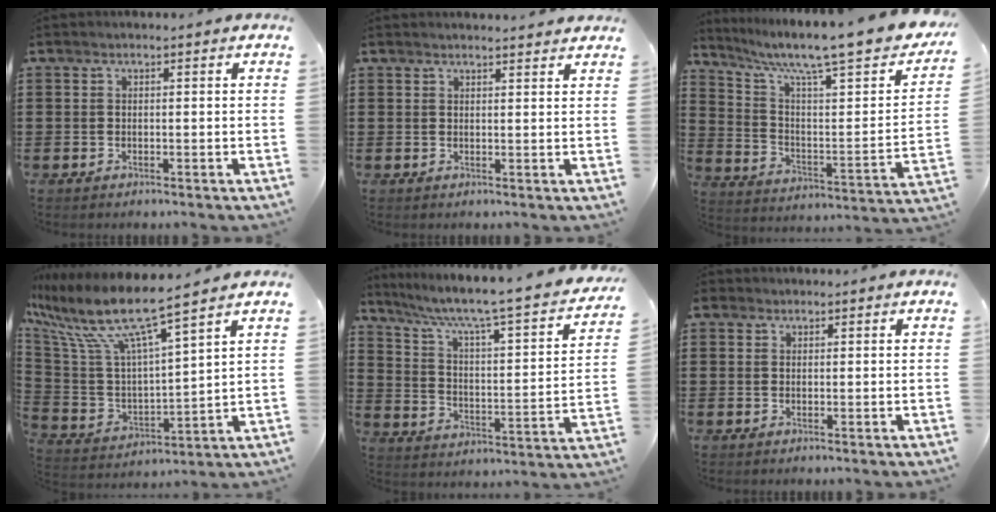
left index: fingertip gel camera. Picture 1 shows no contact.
{"total": 1.7, "force": [1.7, 0.0, 0.2], "torque": [-0.008, 0.001, 0.034]}
{"total": 10.3, "force": [8.2, 0.9, 6.1], "torque": [-0.128, -0.063, 0.128]}
{"total": 9.9, "force": [7.5, 1.1, 6.5], "torque": [-0.156, -0.053, 0.121]}
{"total": 5.5, "force": [4.1, 0.0, 3.6], "torque": [-0.090, -0.044, 0.057]}
{"total": 0.8, "force": [0.5, 0.7, 0.2], "torque": [-0.006, 0.006, 0.008]}